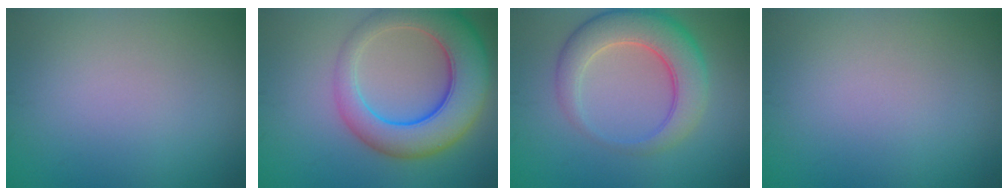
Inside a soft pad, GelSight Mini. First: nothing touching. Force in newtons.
{"total": 8.6, "press": 8.6, "slide": 0.6}
{"total": 6.4, "press": 6.4, "slide": 0.2}
{"total": 0.0}